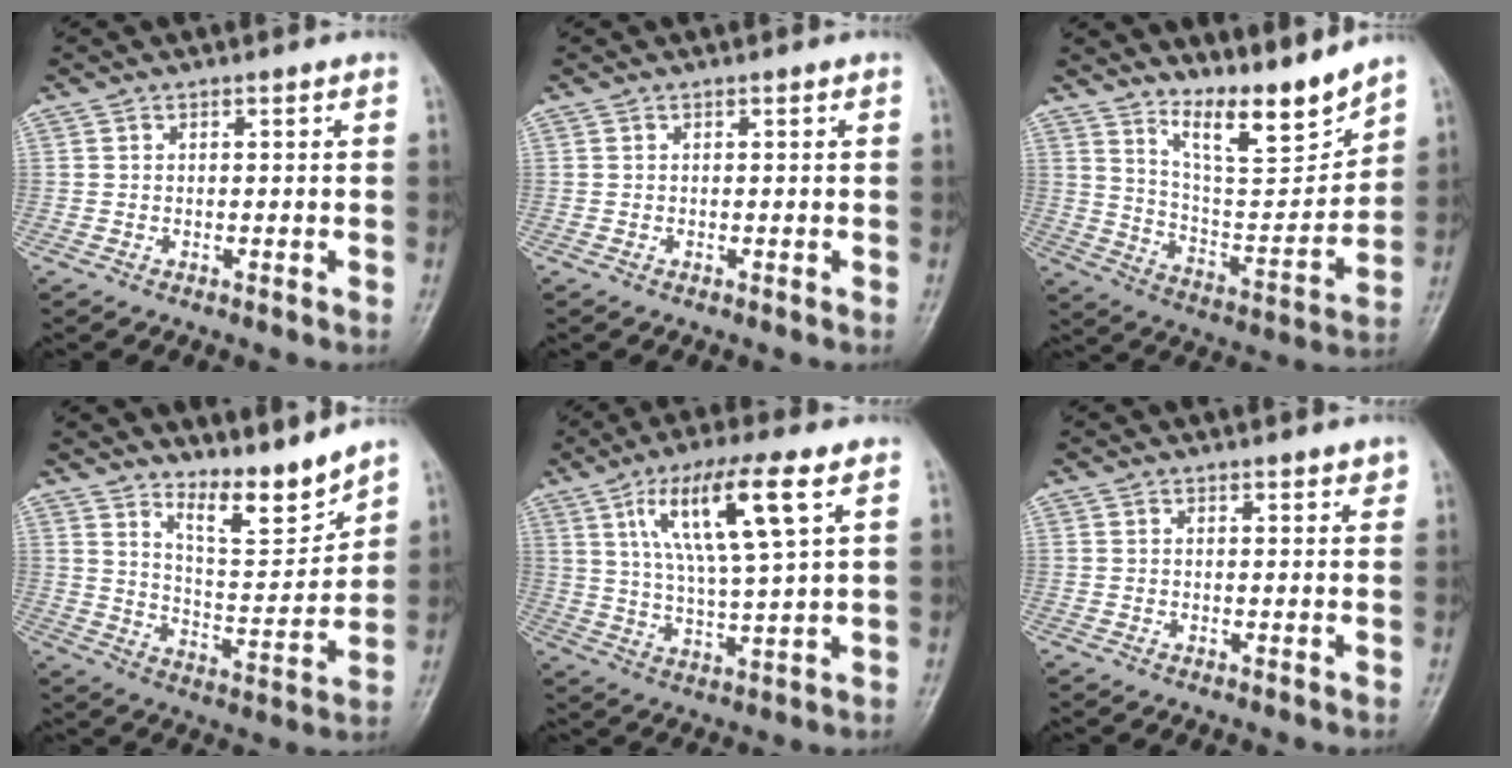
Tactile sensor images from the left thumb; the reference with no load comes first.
{"total": 0.0}
{"total": 12.8, "force": [11.0, 2.0, 6.4], "torque": [-0.079, -0.088, 0.198]}
{"total": 9.7, "force": [8.4, 1.8, 4.5], "torque": [-0.057, -0.079, 0.152]}
{"total": 14.6, "force": [6.2, 2.7, 12.9], "torque": [-0.243, -0.016, 0.114]}
{"total": 1.7, "force": [1.4, 0.6, 0.9], "torque": [-0.005, -0.006, 0.016]}